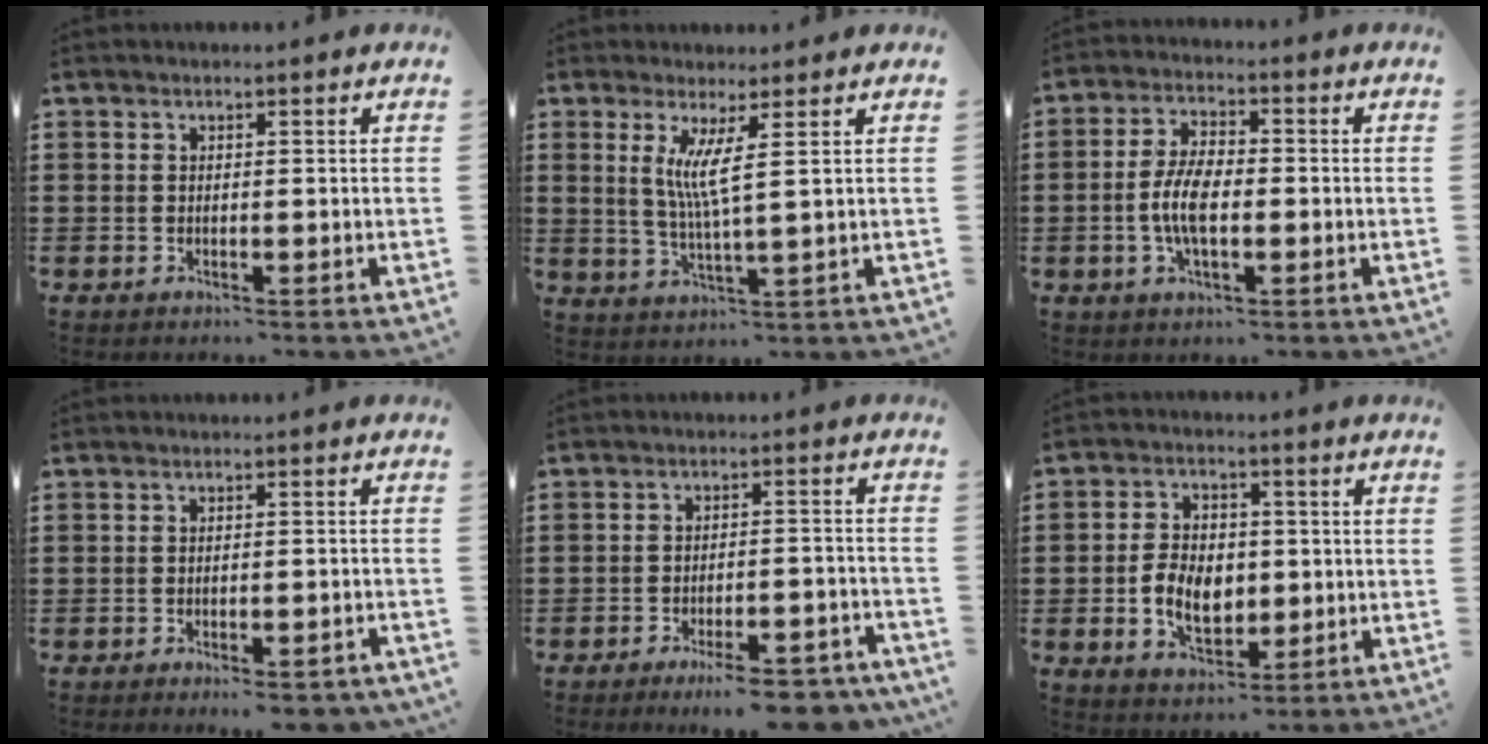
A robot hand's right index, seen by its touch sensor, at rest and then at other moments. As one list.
[{"total": 5.4, "force": [1.8, -0.3, 5.1], "torque": [-0.105, -0.011, 0.031]}, {"total": 6.6, "force": [-1.1, 3.0, 5.8], "torque": [-0.137, -0.005, -0.029]}, {"total": 2.6, "force": [-2.1, 0.2, 1.4], "torque": [-0.022, 0.002, -0.039]}, {"total": 6.9, "force": [-5.7, 0.7, 3.8], "torque": [-0.055, 0.000, -0.099]}, {"total": 7.1, "force": [-0.8, 5.0, 5.0], "torque": [-0.104, 0.007, -0.019]}]